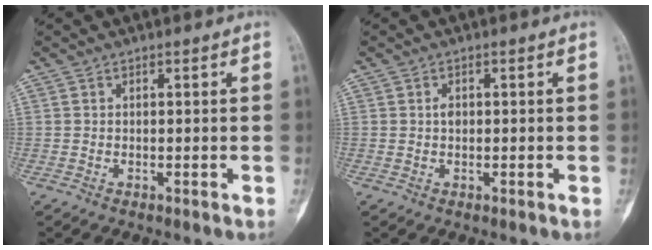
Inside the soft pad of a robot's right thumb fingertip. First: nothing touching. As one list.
[{"total": 1.2, "force": [0.1, 0.8, 0.9], "torque": [-0.011, 0.002, 0.000]}]